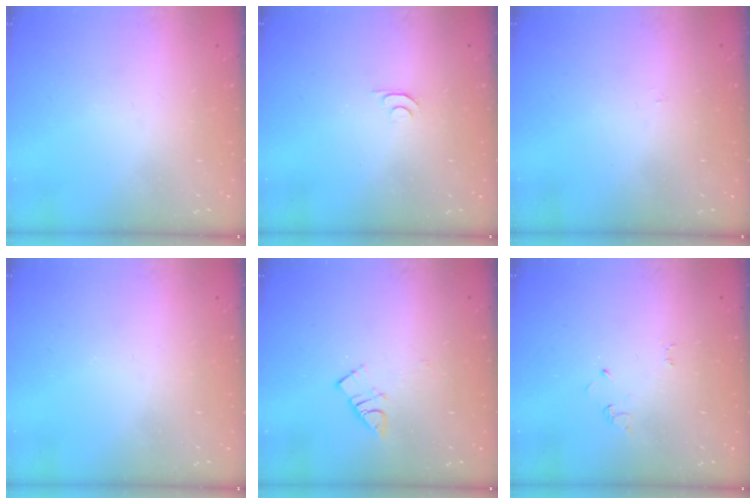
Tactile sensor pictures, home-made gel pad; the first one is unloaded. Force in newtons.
{"total": 4.8, "press": 4.7, "slide": 0.6}
{"total": 2.2, "press": 2.2, "slide": 0.3}
{"total": 0.0}
{"total": 3.9, "press": 3.9, "slide": 0.5}
{"total": 2.6, "press": 2.6, "slide": 0.4}